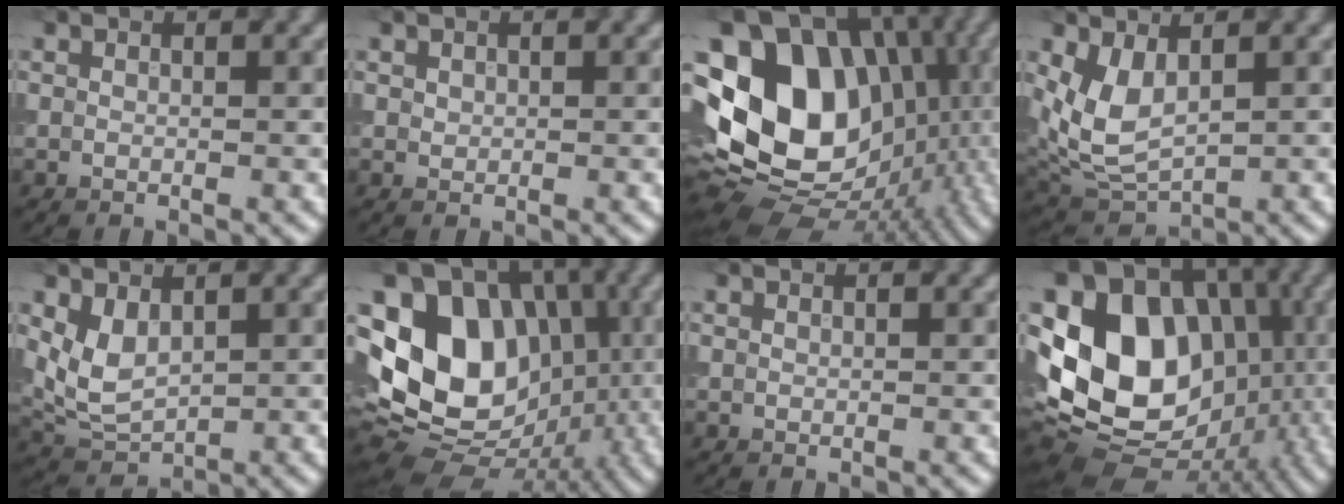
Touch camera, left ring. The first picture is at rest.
{"total": 0.6, "force": [0.3, 0.5, 0.2], "torque": [0.000, -0.002, 0.006]}
{"total": 17.7, "force": [0.5, 13.4, 11.5], "torque": [-0.208, 0.018, 0.003]}
{"total": 4.7, "force": [1.0, 2.8, 3.7], "torque": [-0.085, -0.010, 0.029]}
{"total": 3.6, "force": [1.0, 2.3, 2.6], "torque": [-0.056, -0.005, 0.026]}
{"total": 14.1, "force": [0.0, 10.8, 9.1], "torque": [-0.149, 0.007, -0.023]}
{"total": 0.0}
{"total": 15.6, "force": [-0.5, 12.5, 9.3], "torque": [-0.161, 0.006, -0.021]}